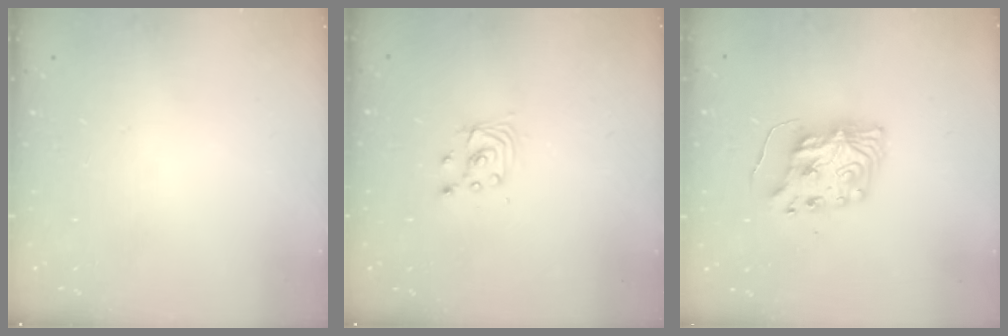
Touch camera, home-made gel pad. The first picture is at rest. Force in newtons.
{"total": 3.3, "press": 3.3, "slide": 0.3}
{"total": 8.5, "press": 8.5, "slide": 0.6}